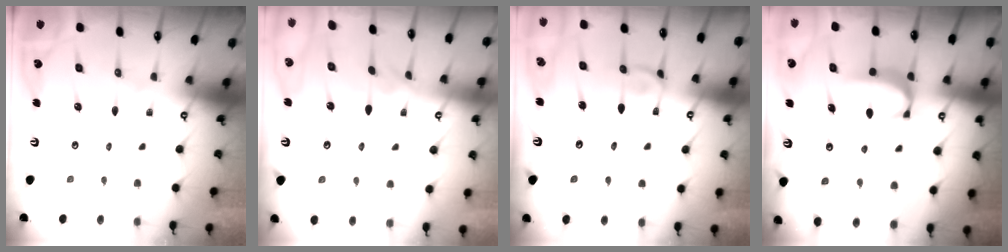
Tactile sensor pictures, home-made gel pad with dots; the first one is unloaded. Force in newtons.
{"total": 4.4, "press": 4.4, "slide": 0.1}
{"total": 0.0}
{"total": 1.9, "press": 1.9, "slide": 0.5}